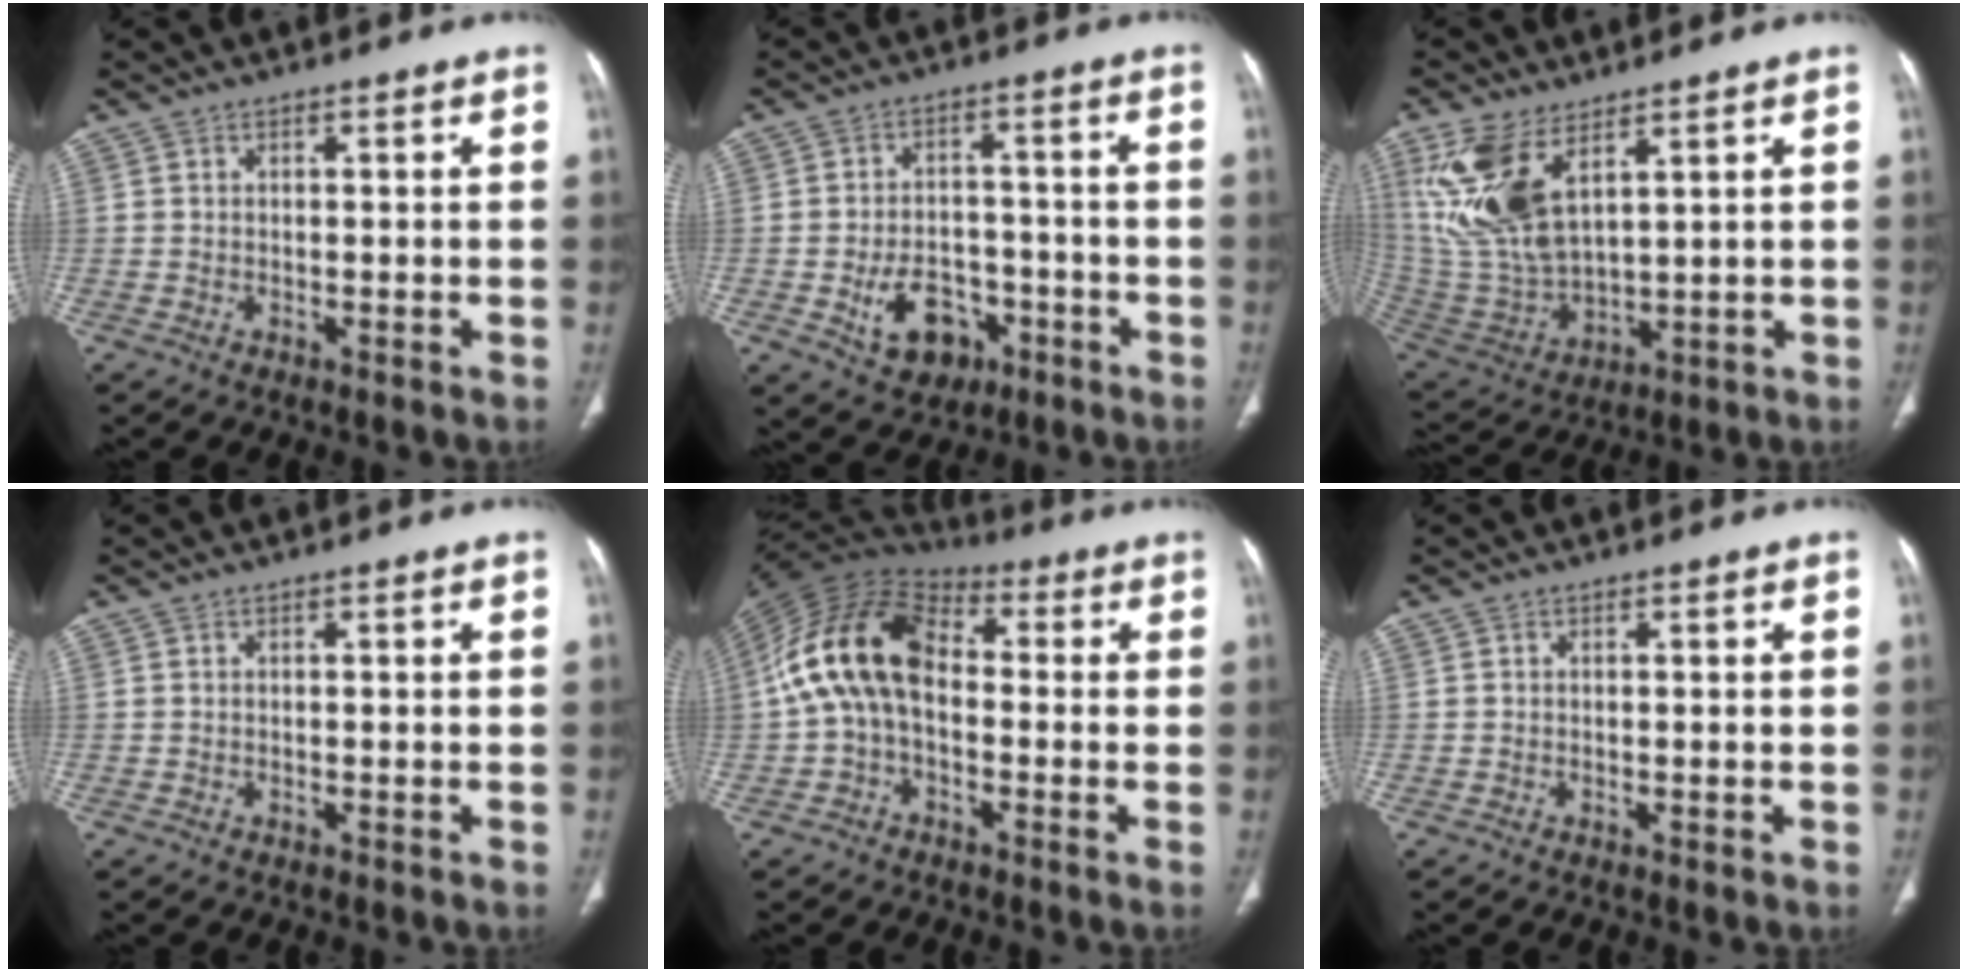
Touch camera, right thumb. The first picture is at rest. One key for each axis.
{"total": 9.5, "fx": -3.7, "fy": 6.9, "fz": 5.3, "tx": -0.061, "ty": 0.027, "tz": -0.048}
{"total": 15.1, "fx": 7.4, "fy": 7.0, "fz": 11.1, "tx": -0.234, "ty": -0.027, "tz": 0.168}
{"total": 0.0}
{"total": 15.7, "fx": -0.1, "fy": 10.0, "fz": 12.0, "tx": -0.224, "ty": 0.040, "tz": -0.014}
{"total": 0.0}